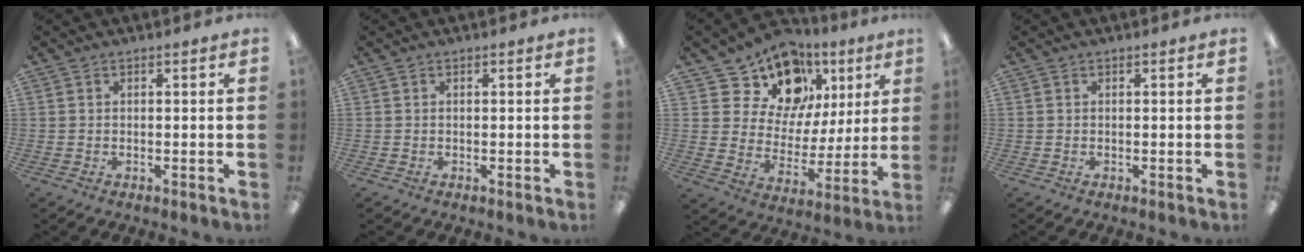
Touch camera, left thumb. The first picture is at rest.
{"total": 0.0}
{"total": 15.1, "force": [10.0, 10.3, 4.9], "torque": [-0.105, -0.055, 0.190]}
{"total": 0.0}